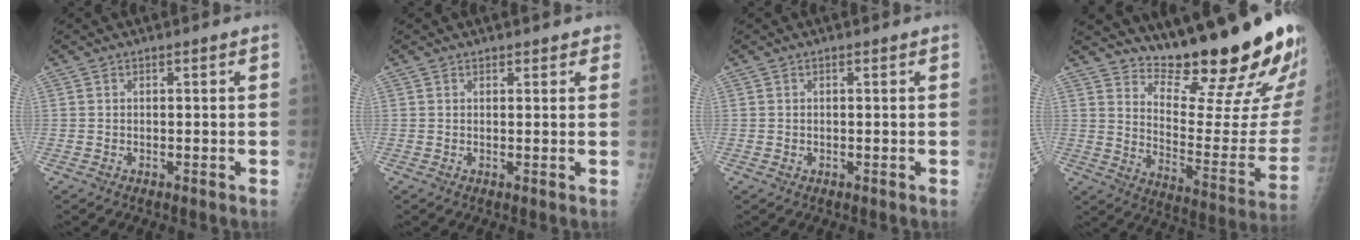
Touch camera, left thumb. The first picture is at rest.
{"total": 1.7, "force": [1.5, 0.9, 0.4], "torque": [0.017, -0.003, 0.012]}
{"total": 0.5, "force": [0.1, 0.5, 0.2], "torque": [0.001, 0.000, 0.001]}
{"total": 24.6, "force": [19.9, 4.7, 13.6], "torque": [-0.165, -0.171, 0.272]}